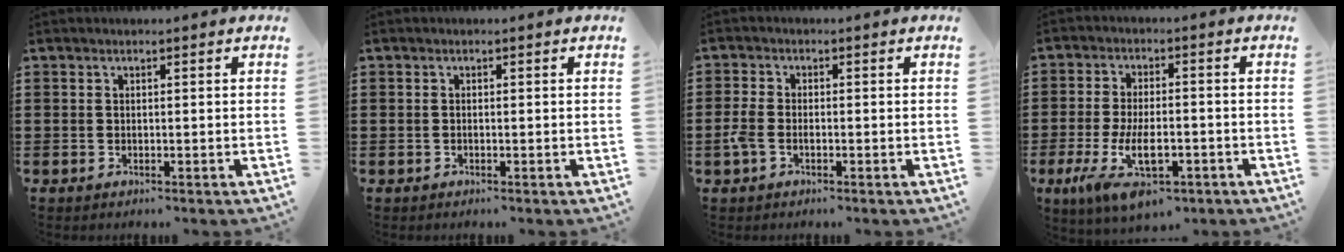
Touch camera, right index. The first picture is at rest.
{"total": 0.0}
{"total": 2.7, "force": [-1.0, 1.5, 2.0], "torque": [-0.060, -0.006, -0.026]}
{"total": 9.7, "force": [-4.2, 3.9, 7.8], "torque": [-0.166, -0.004, -0.074]}